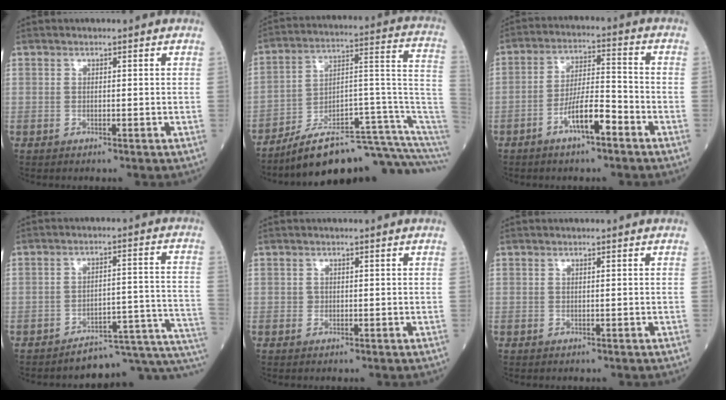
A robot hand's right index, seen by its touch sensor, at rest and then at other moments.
{"total": 18.8, "force": [-14.8, 0.6, 11.6], "torque": [-0.103, 0.069, -0.228]}
{"total": 7.8, "force": [-4.2, 1.4, 6.4], "torque": [-0.119, 0.005, -0.077]}
{"total": 12.5, "force": [-12.3, 0.6, 2.2], "torque": [0.004, 0.056, -0.159]}
{"total": 0.6, "force": [0.0, 0.6, 0.1], "torque": [0.001, 0.003, -0.001]}
{"total": 0.0}